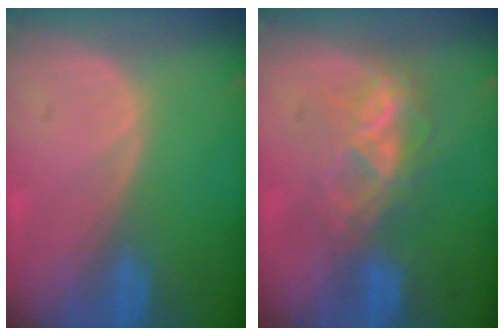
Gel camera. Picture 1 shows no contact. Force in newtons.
{"total": 6.1, "press": 5.8, "slide": 2.0}